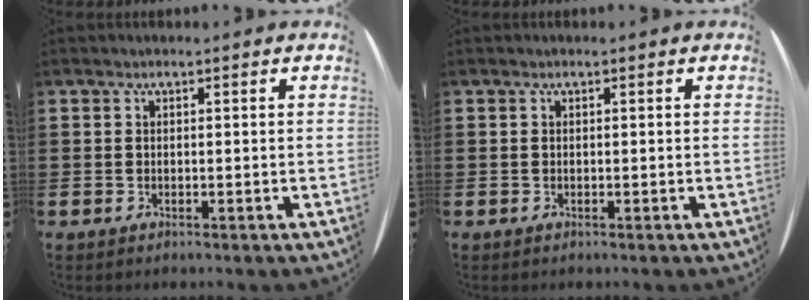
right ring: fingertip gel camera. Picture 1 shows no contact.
{"total": 0.0}